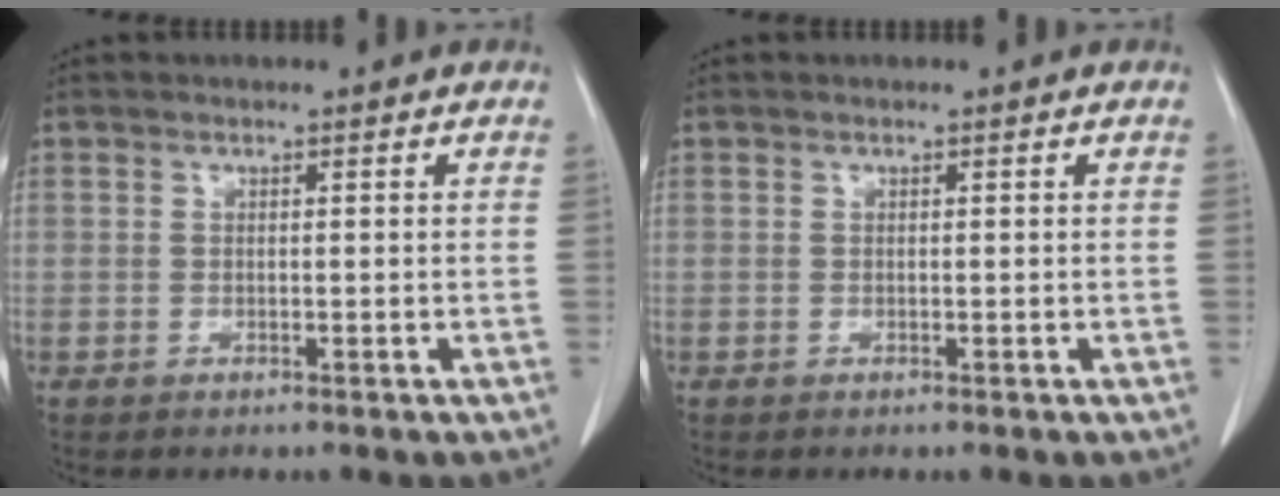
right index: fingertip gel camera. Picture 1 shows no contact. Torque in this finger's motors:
{"motor_torque": [0.00, 0.00, 0.00, 0.00]}